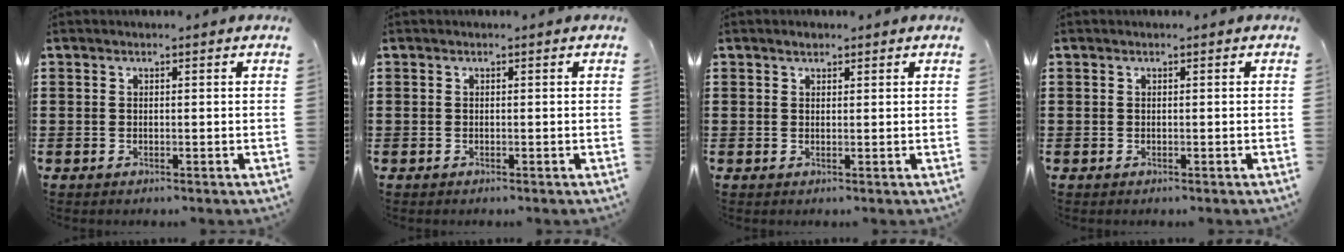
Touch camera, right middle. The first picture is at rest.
{"total": 0.0}
{"total": 0.9, "force": [0.8, 0.4, 0.1], "torque": [-0.005, 0.001, 0.015]}
{"total": 0.0}